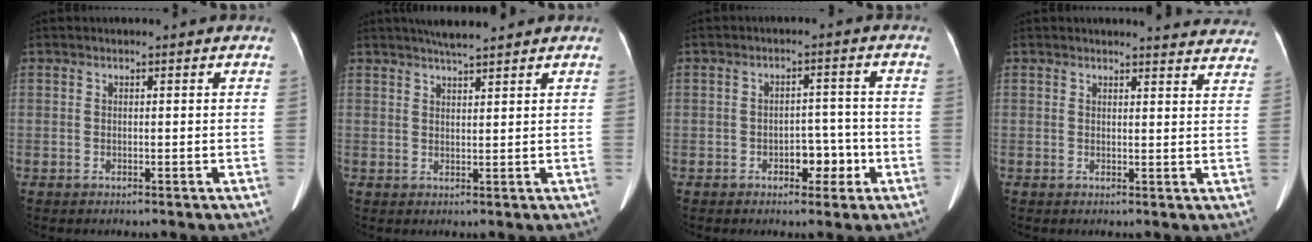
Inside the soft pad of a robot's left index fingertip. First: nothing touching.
{"total": 4.9, "force": [4.3, 0.3, 2.4], "torque": [-0.038, 0.019, 0.071]}
{"total": 4.1, "force": [-1.9, 2.4, 2.7], "torque": [-0.031, 0.013, -0.026]}
{"total": 11.8, "force": [11.6, 1.6, 1.6], "torque": [0.014, -0.049, 0.094]}